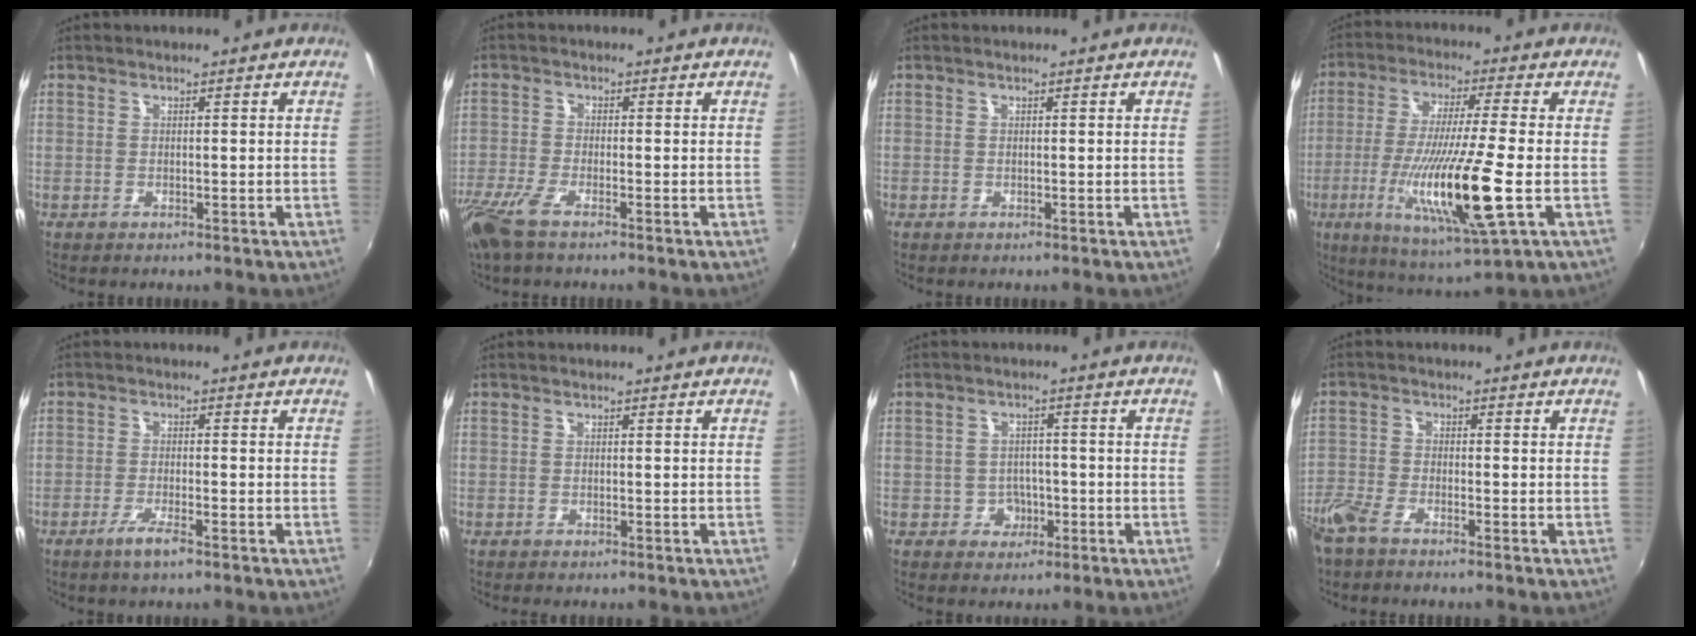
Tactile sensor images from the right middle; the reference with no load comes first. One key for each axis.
{"total": 7.9, "fx": -5.3, "fy": 2.1, "fz": 5.4, "tx": -0.137, "ty": -0.030, "tz": -0.107}
{"total": 0.0}
{"total": 17.4, "fx": -4.6, "fy": 0.6, "fz": 16.8, "tx": -0.321, "ty": -0.040, "tz": -0.077}
{"total": 3.5, "fx": -2.3, "fy": -0.1, "fz": 2.7, "tx": -0.061, "ty": -0.009, "tz": -0.047}
{"total": 0.0}
{"total": 3.0, "fx": -1.0, "fy": 2.7, "fz": 0.5, "tx": -0.011, "ty": 0.008, "tz": -0.011}
{"total": 5.8, "fx": -4.6, "fy": 1.8, "fz": 3.0, "tx": -0.082, "ty": -0.013, "tz": -0.100}